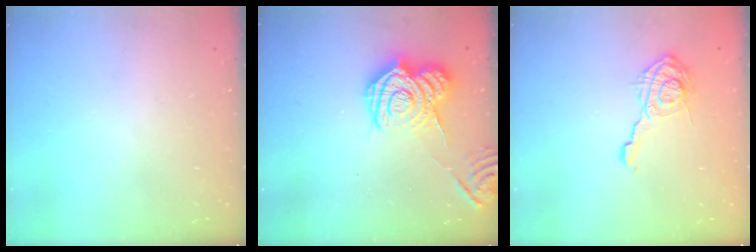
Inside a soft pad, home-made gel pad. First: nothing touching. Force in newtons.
{"total": 14.4, "press": 14.4, "slide": 1.0}
{"total": 13.0, "press": 13.0, "slide": 0.3}